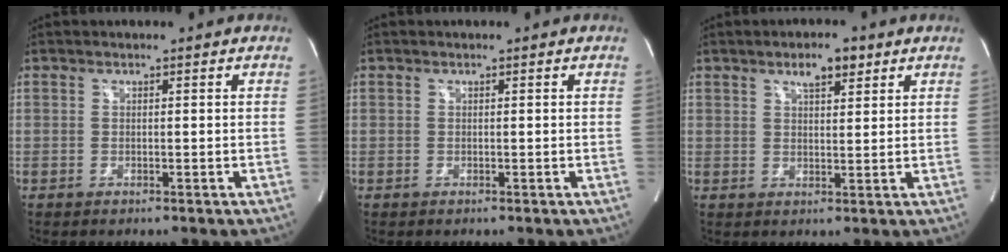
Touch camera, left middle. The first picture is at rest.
{"total": 0.0}
{"total": 4.3, "force": [2.7, 1.3, 3.0], "torque": [-0.053, 0.005, 0.045]}